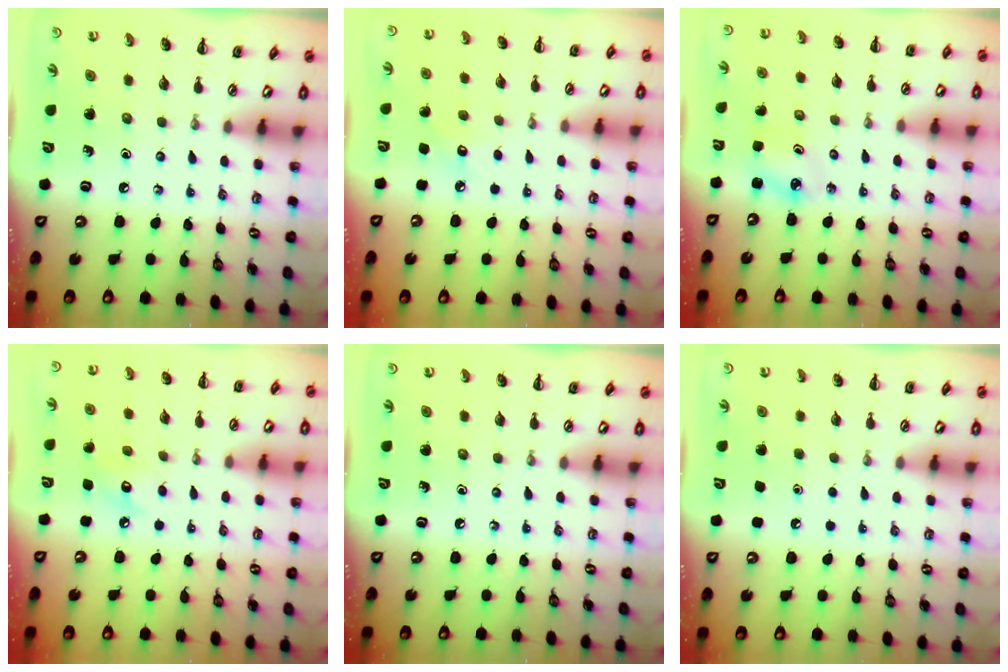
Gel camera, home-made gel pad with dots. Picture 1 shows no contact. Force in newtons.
{"total": 5.2, "press": 5.0, "slide": 1.4}
{"total": 2.2, "press": 2.2, "slide": 0.3}
{"total": 6.3, "press": 6.3, "slide": 1.1}
{"total": 0.0}
{"total": 1.6, "press": 1.6, "slide": 0.1}